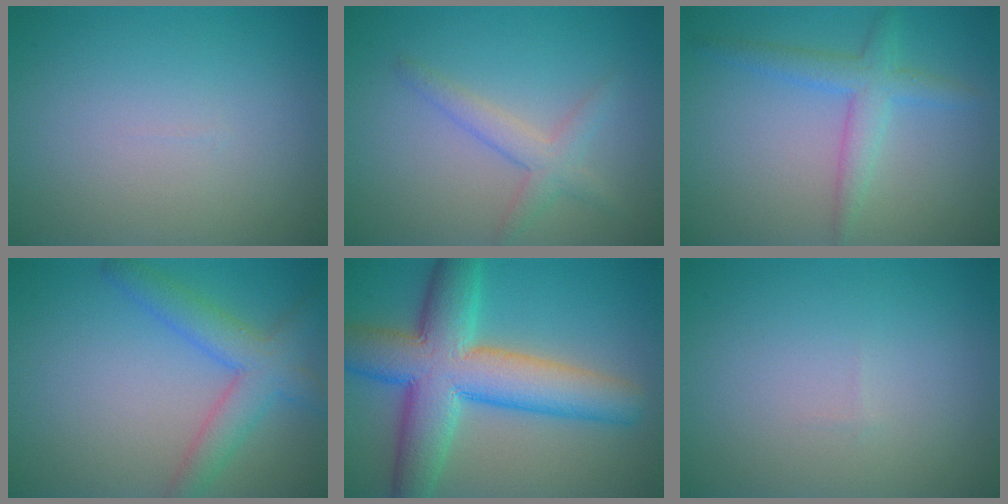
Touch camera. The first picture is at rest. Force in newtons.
{"total": 2.4, "press": 2.4, "slide": 0.2}
{"total": 3.0, "press": 3.0, "slide": 0.2}
{"total": 4.5, "press": 4.5, "slide": 0.2}
{"total": 10.7, "press": 10.7, "slide": 0.3}
{"total": 0.0}